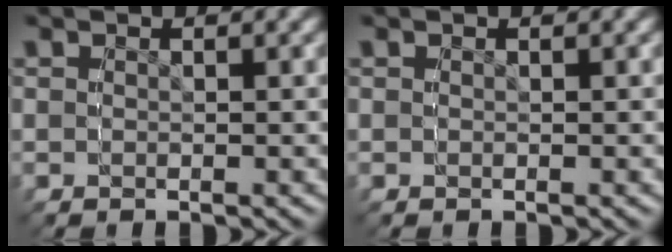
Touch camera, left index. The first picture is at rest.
{"total": 0.0}